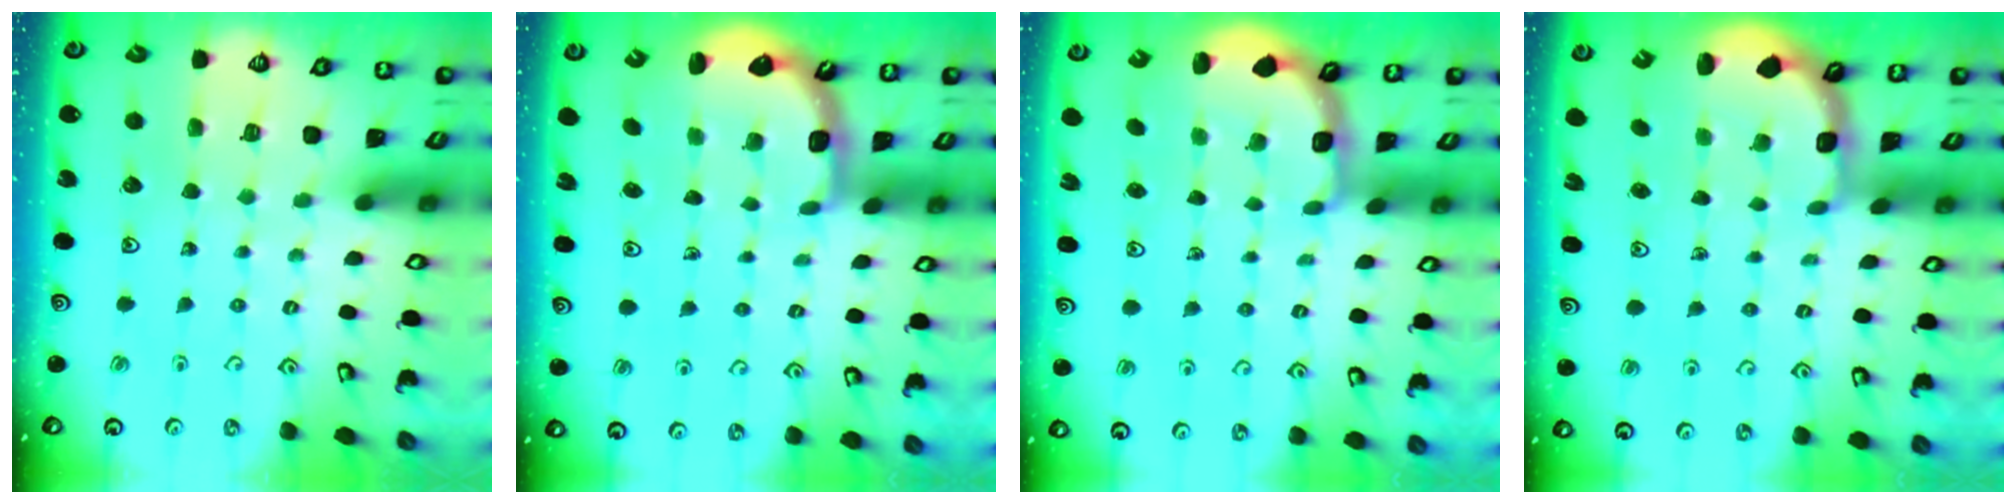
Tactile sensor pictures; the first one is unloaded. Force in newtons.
{"total": 2.6, "press": 2.3, "slide": 1.3}
{"total": 2.8, "press": 2.3, "slide": 1.7}
{"total": 2.4, "press": 2.0, "slide": 1.3}